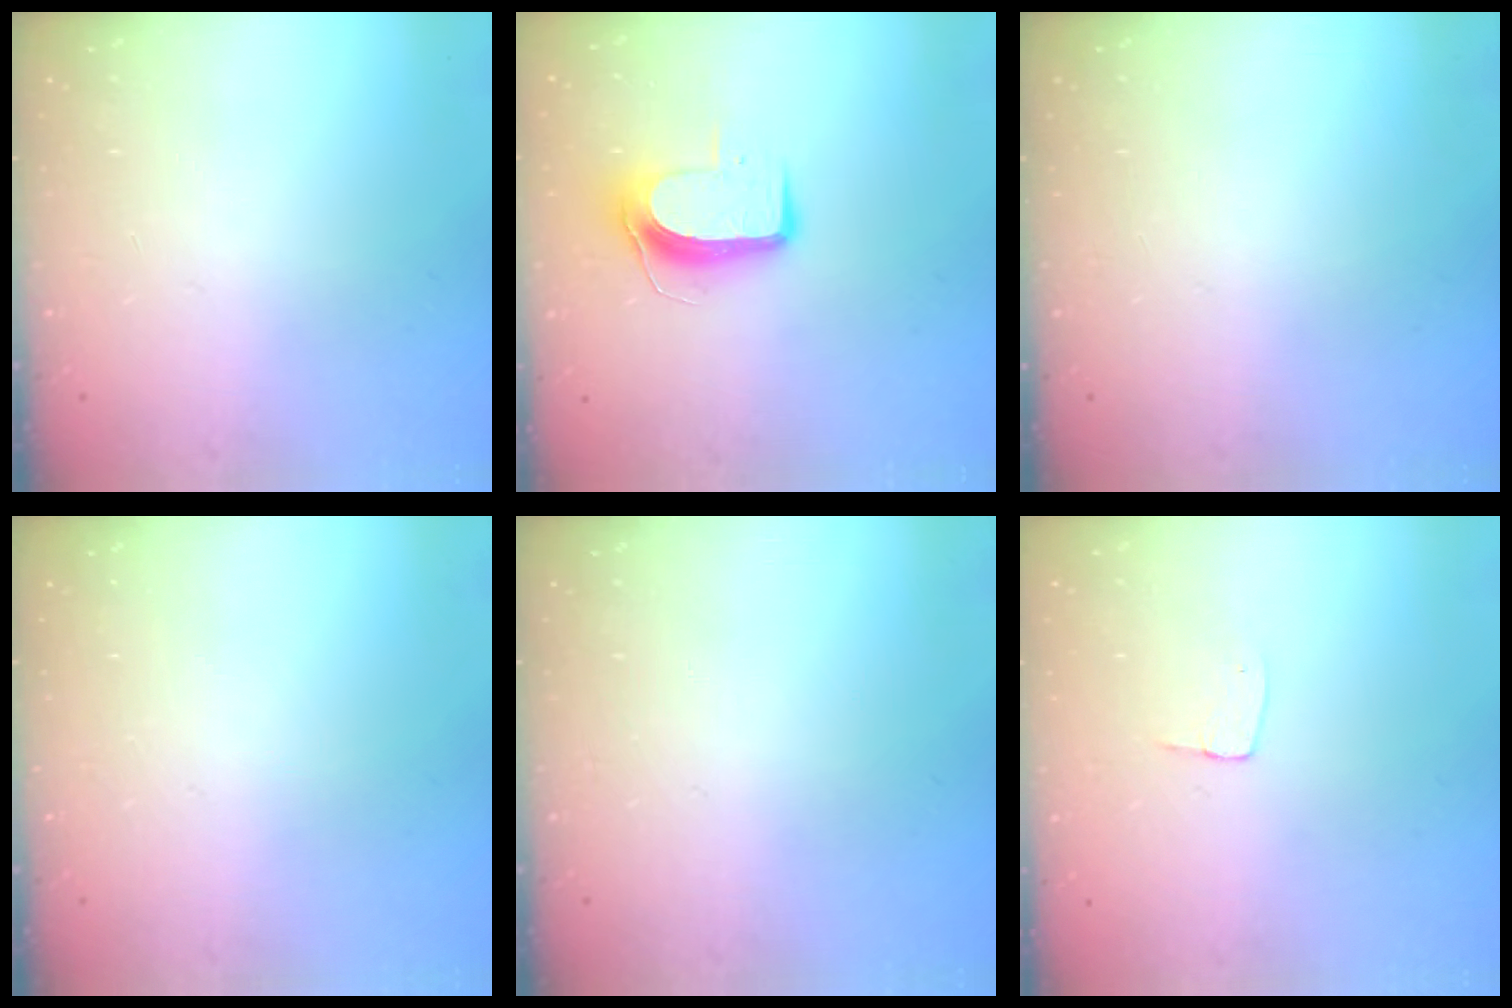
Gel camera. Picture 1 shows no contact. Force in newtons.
{"total": 9.0, "press": 9.0, "slide": 0.8}
{"total": 0.0}
{"total": 0.0}
{"total": 0.0}
{"total": 4.1, "press": 4.1, "slide": 0.3}